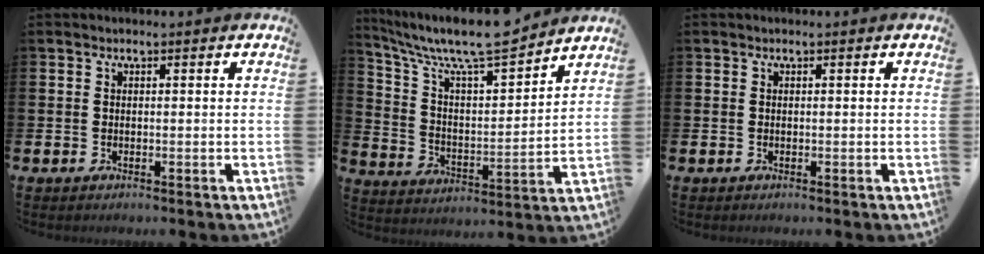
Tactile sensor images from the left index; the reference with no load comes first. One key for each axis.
{"total": 11.0, "fx": 10.0, "fy": 1.5, "fz": 4.4, "tx": -0.110, "ty": -0.068, "tz": 0.170}
{"total": 0.0}